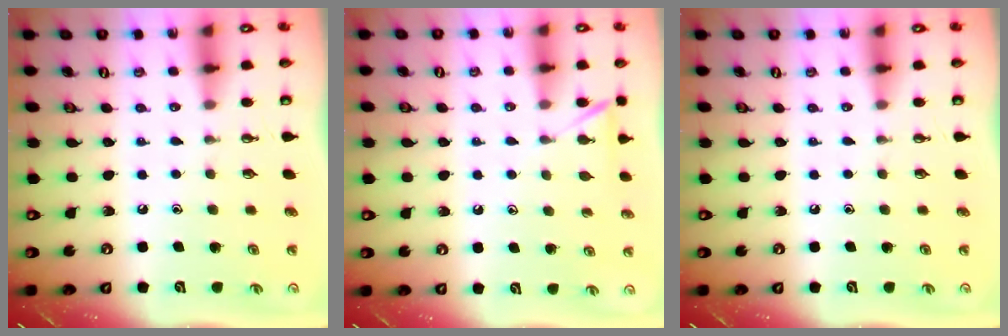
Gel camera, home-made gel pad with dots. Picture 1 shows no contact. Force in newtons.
{"total": 5.3, "press": 5.2, "slide": 0.6}
{"total": 0.0}